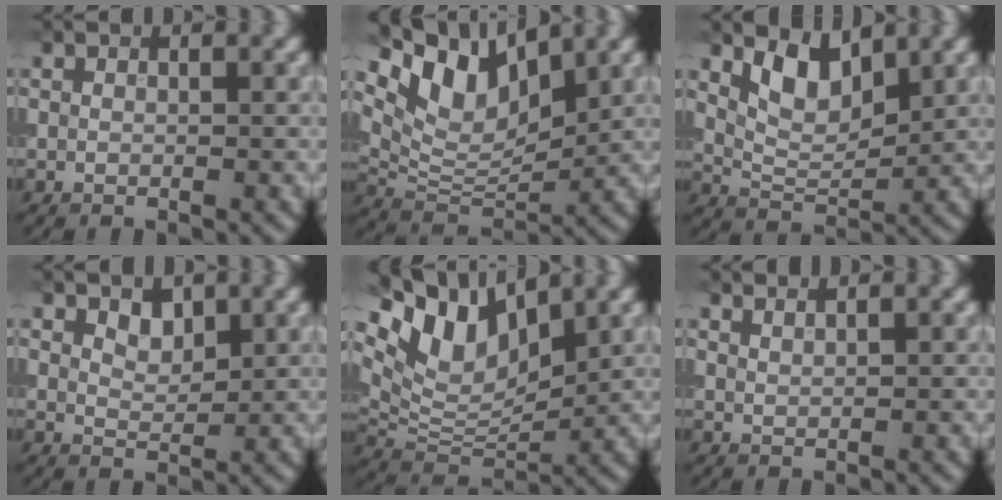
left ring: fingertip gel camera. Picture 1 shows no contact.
{"total": 7.9, "force": [5.0, 3.6, 4.9], "torque": [-0.092, 0.004, 0.091]}
{"total": 4.2, "force": [2.3, 2.0, 2.8], "torque": [-0.057, -0.006, 0.045]}
{"total": 1.6, "force": [1.1, 0.9, 0.8], "torque": [-0.013, -0.003, 0.021]}
{"total": 9.0, "force": [5.5, 4.1, 5.8], "torque": [-0.118, 0.009, 0.101]}
{"total": 1.6, "force": [1.4, 0.4, 0.6], "torque": [0.001, 0.000, 0.015]}